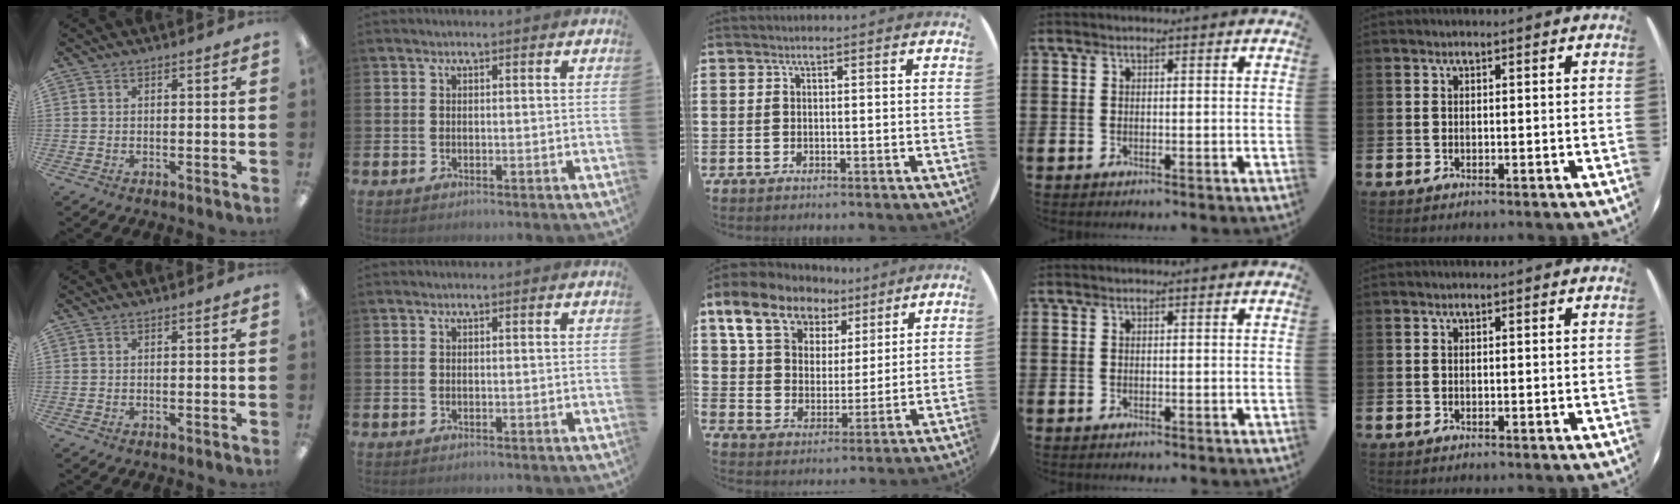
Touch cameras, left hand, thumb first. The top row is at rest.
{"middle": {"total": 11.6, "force": [8.4, 6.9, 4.2], "torque": [-0.109, -0.016, 0.158]}}